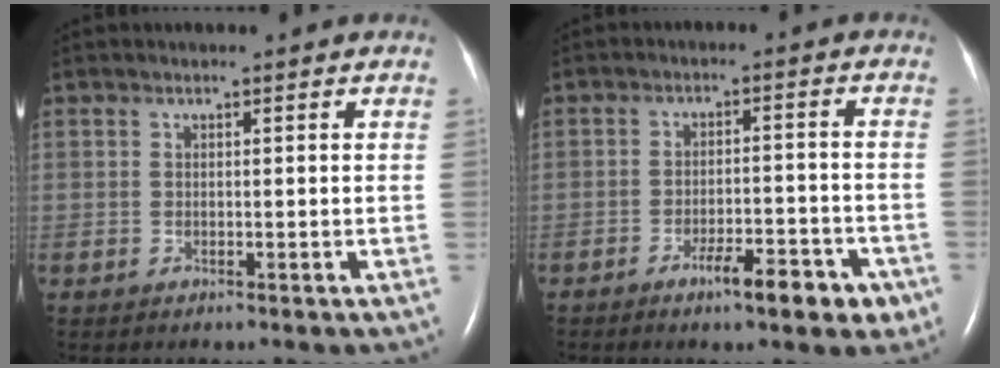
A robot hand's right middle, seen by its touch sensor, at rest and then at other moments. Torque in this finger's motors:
{"motor_torque": [0.29, -0.22, 0.16, 0.04]}